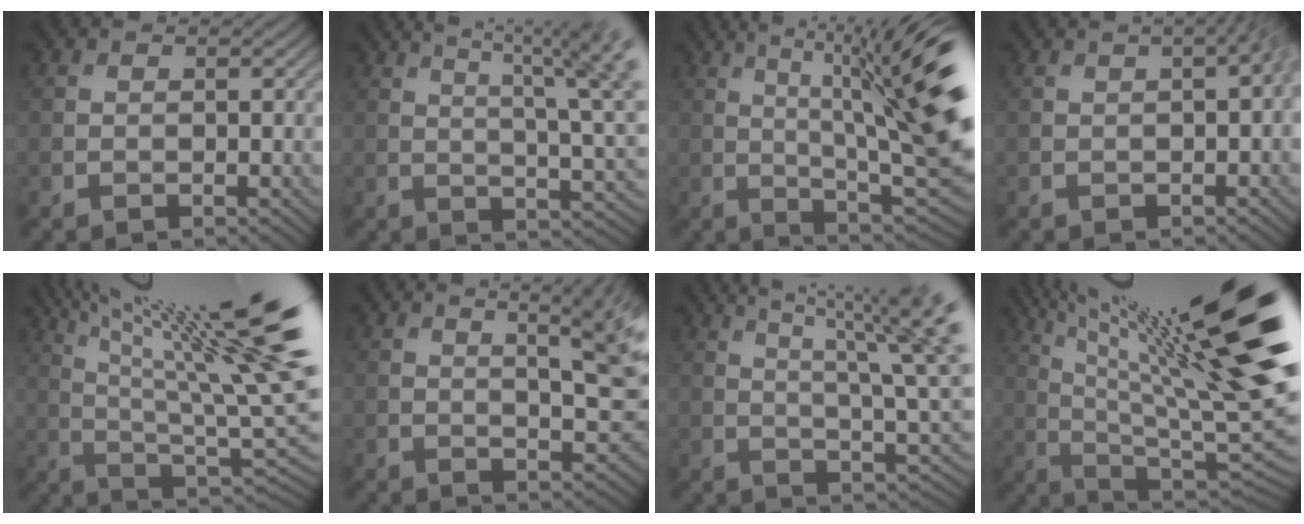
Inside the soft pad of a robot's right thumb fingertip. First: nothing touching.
{"total": 12.6, "force": [5.8, 3.4, 10.7], "torque": [-0.140, 0.027, 0.076]}
{"total": 14.9, "force": [3.4, 3.4, 14.1], "torque": [-0.189, 0.015, 0.061]}
{"total": 3.6, "force": [0.6, 1.4, 3.2], "torque": [-0.029, 0.012, 0.005]}
{"total": 20.7, "force": [9.3, 4.3, 18.0], "torque": [-0.257, 0.023, 0.142]}
{"total": 7.9, "force": [3.2, 2.1, 6.9], "torque": [-0.077, 0.022, 0.039]}
{"total": 15.0, "force": [7.2, 3.4, 12.7], "torque": [-0.176, 0.019, 0.107]}
{"total": 23.2, "force": [9.1, 6.0, 20.5], "torque": [-0.277, 0.037, 0.140]}